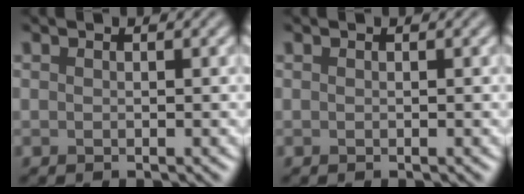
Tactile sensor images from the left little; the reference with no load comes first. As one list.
[{"total": 0.0}]